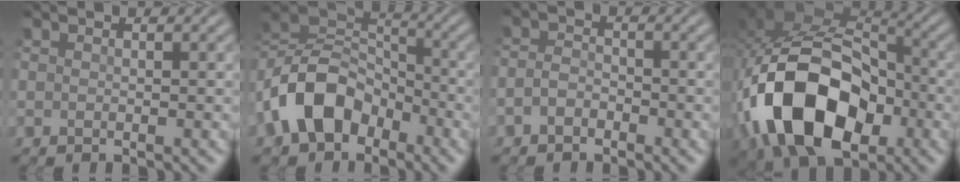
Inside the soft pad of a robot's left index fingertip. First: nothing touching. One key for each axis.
{"total": 10.0, "fx": -4.3, "fy": 6.8, "fz": 6.0, "tx": -0.125, "ty": 0.007, "tz": -0.094}
{"total": 1.6, "fx": -1.2, "fy": 0.8, "fz": 0.7, "tx": -0.017, "ty": 0.008, "tz": -0.029}
{"total": 14.2, "fx": -5.1, "fy": 8.7, "fz": 10.1, "tx": -0.186, "ty": -0.007, "tz": -0.095}